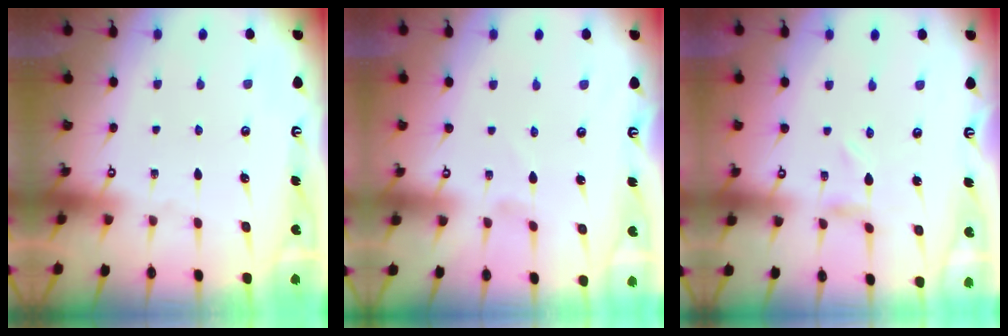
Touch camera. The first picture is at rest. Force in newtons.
{"total": 1.2, "press": 1.2, "slide": 0.1}
{"total": 0.6, "press": 0.5, "slide": 0.2}